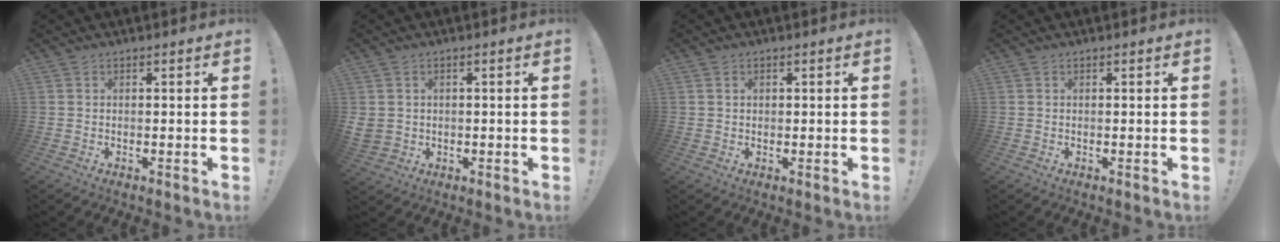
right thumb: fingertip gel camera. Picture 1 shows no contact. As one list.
[{"total": 3.4, "force": [0.8, 3.2, 1.1], "torque": [-0.021, -0.004, 0.017]}, {"total": 1.1, "force": [0.5, 1.0, 0.1], "torque": [0.004, 0.000, 0.006]}, {"total": 0.0}]